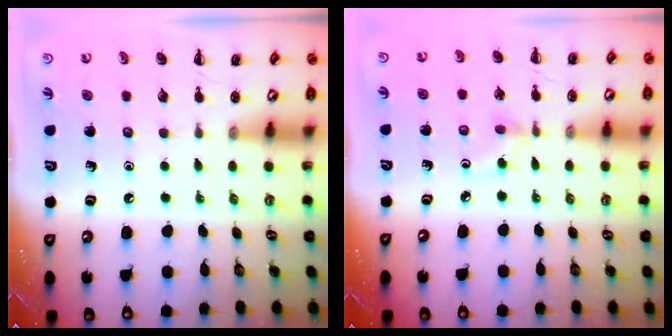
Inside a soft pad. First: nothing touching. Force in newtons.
{"total": 2.8, "press": 2.6, "slide": 1.0}